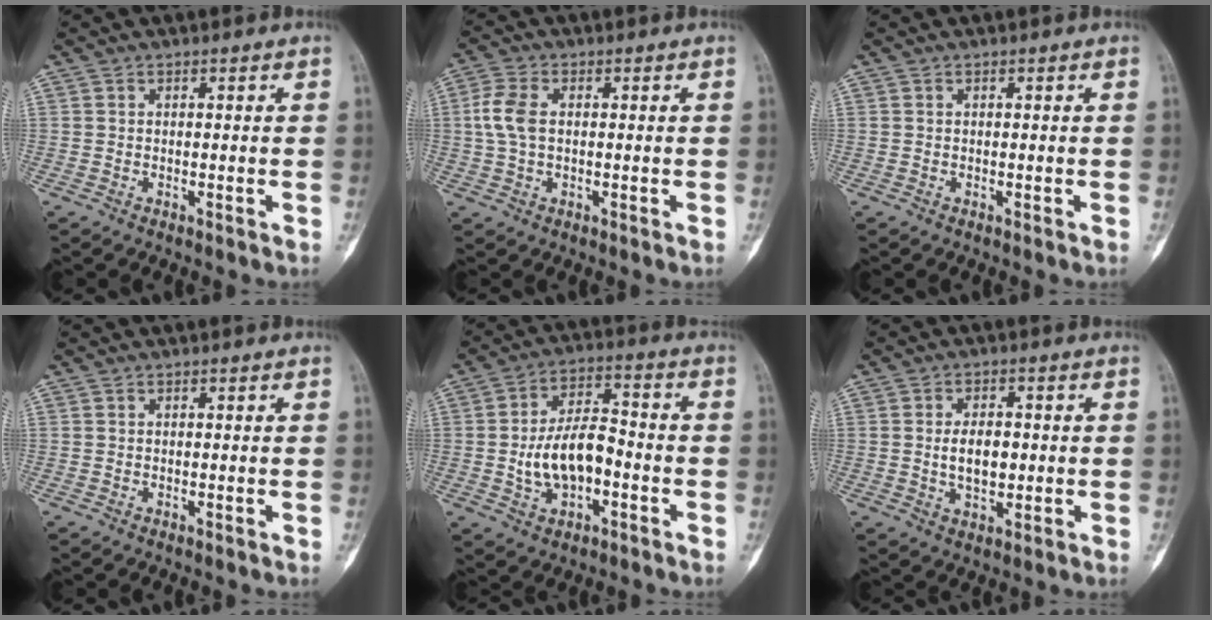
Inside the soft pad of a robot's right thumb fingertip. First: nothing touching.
{"total": 5.8, "force": [0.5, 3.5, 4.6], "torque": [-0.115, 0.011, 0.006]}
{"total": 0.0}
{"total": 0.0}
{"total": 11.3, "force": [-2.2, 6.3, 9.1], "torque": [-0.150, 0.033, -0.038]}
{"total": 5.9, "force": [-0.1, 3.5, 4.8], "torque": [-0.071, -0.001, 0.001]}